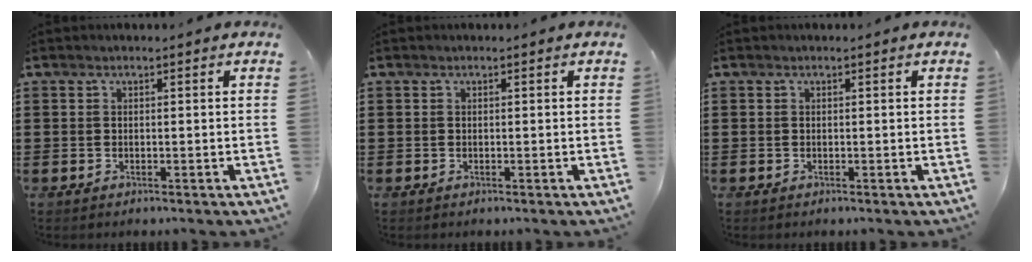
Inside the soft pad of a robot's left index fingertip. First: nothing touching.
{"total": 0.0}
{"total": 0.0}